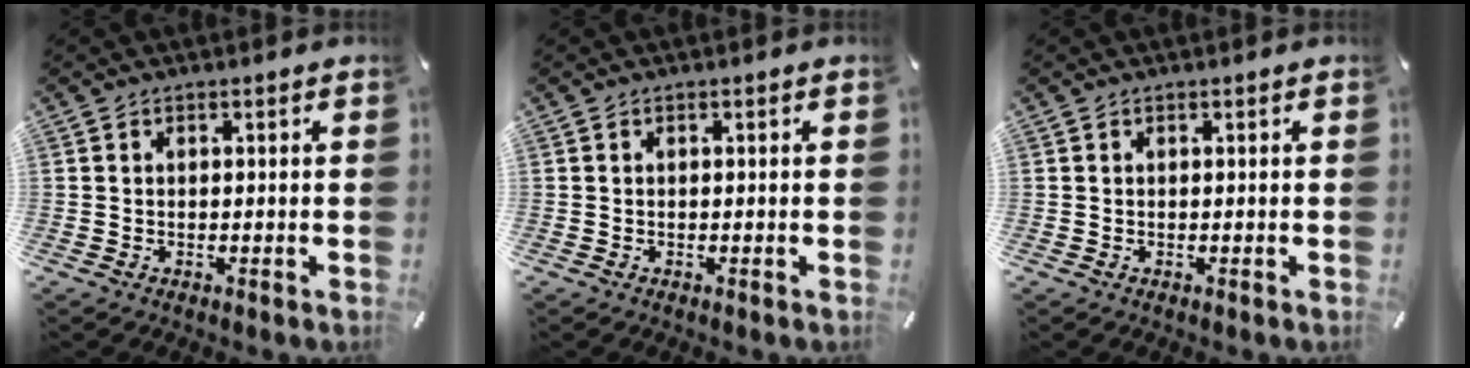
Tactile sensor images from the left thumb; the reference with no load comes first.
{"total": 0.0}
{"total": 0.0}